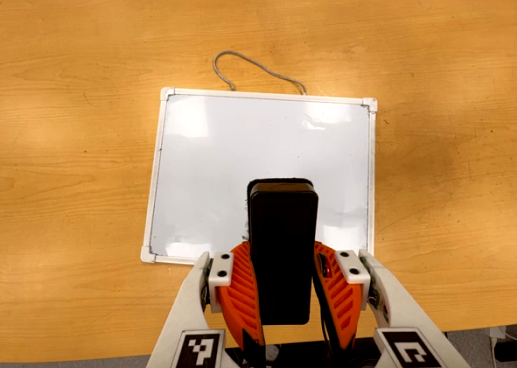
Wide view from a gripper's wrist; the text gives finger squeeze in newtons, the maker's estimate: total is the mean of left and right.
{"total": 7.8, "left": 6.6, "right": 9.1}